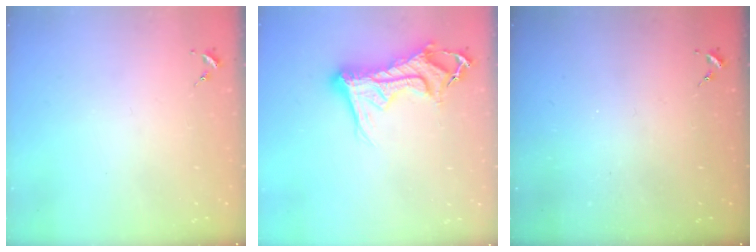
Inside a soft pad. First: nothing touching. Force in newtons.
{"total": 14.5, "press": 14.4, "slide": 1.6}
{"total": 0.0}